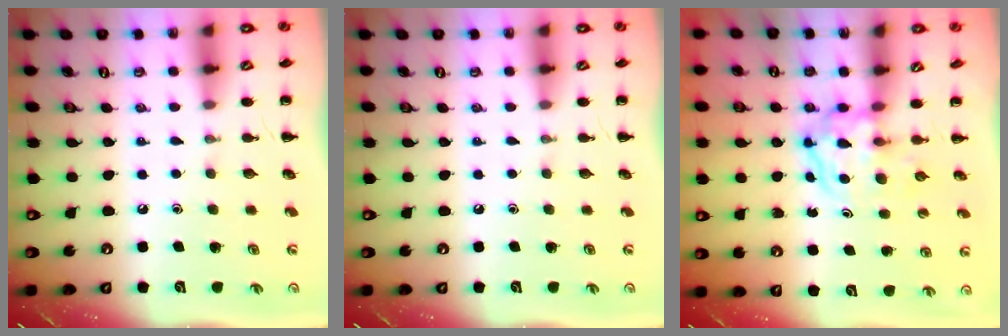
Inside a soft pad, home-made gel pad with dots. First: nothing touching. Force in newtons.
{"total": 0.0}
{"total": 3.9, "press": 3.9, "slide": 0.4}